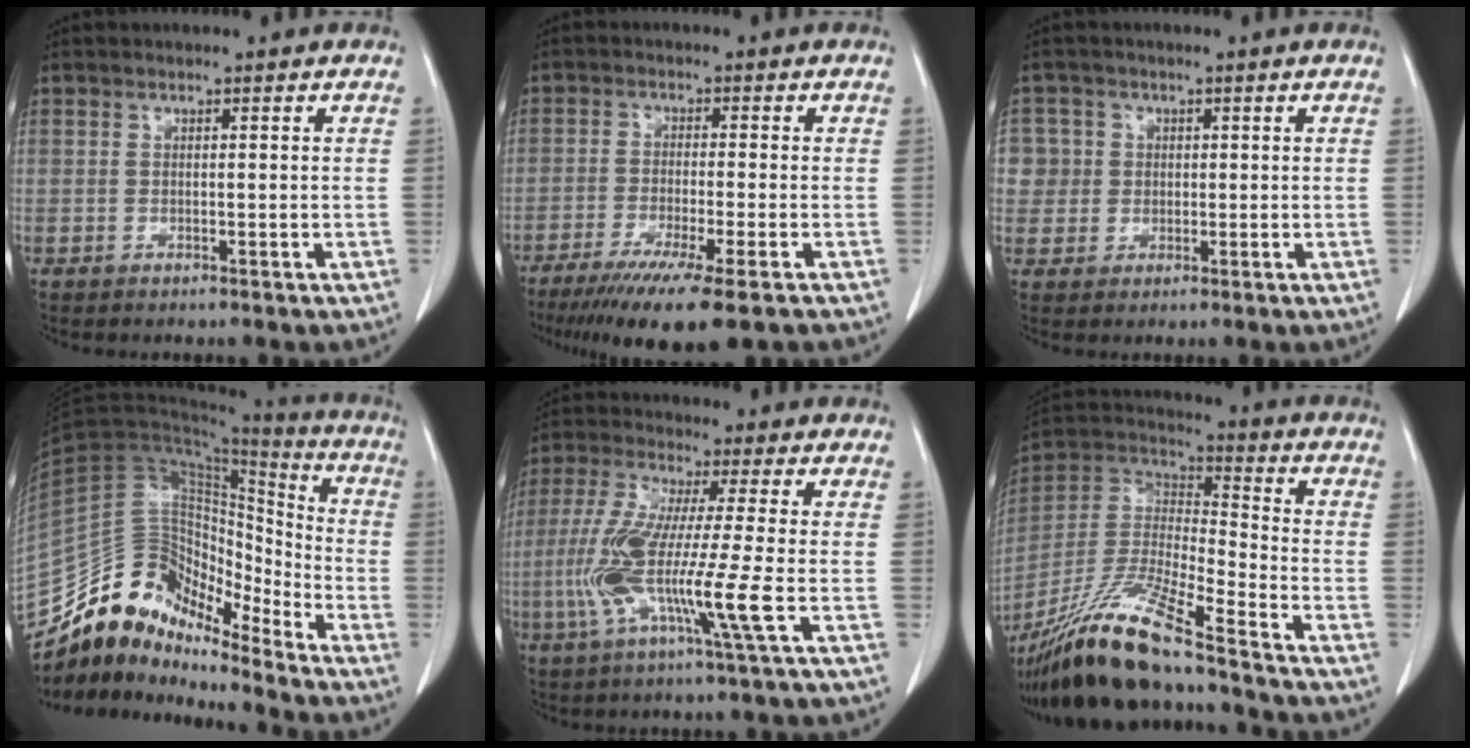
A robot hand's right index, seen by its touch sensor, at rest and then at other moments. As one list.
[{"total": 12.2, "force": [-8.5, 0.5, 8.8], "torque": [-0.140, -0.033, -0.132]}, {"total": 5.0, "force": [0.8, 5.0, 0.1], "torque": [0.010, 0.014, 0.016]}, {"total": 14.1, "force": [-12.8, 4.8, 3.7], "torque": [-0.050, 0.074, -0.231]}, {"total": 13.6, "force": [-3.2, -0.6, 13.2], "torque": [-0.274, -0.024, -0.071]}, {"total": 18.8, "force": [-15.0, 0.8, 11.3], "torque": [-0.256, -0.032, -0.285]}]